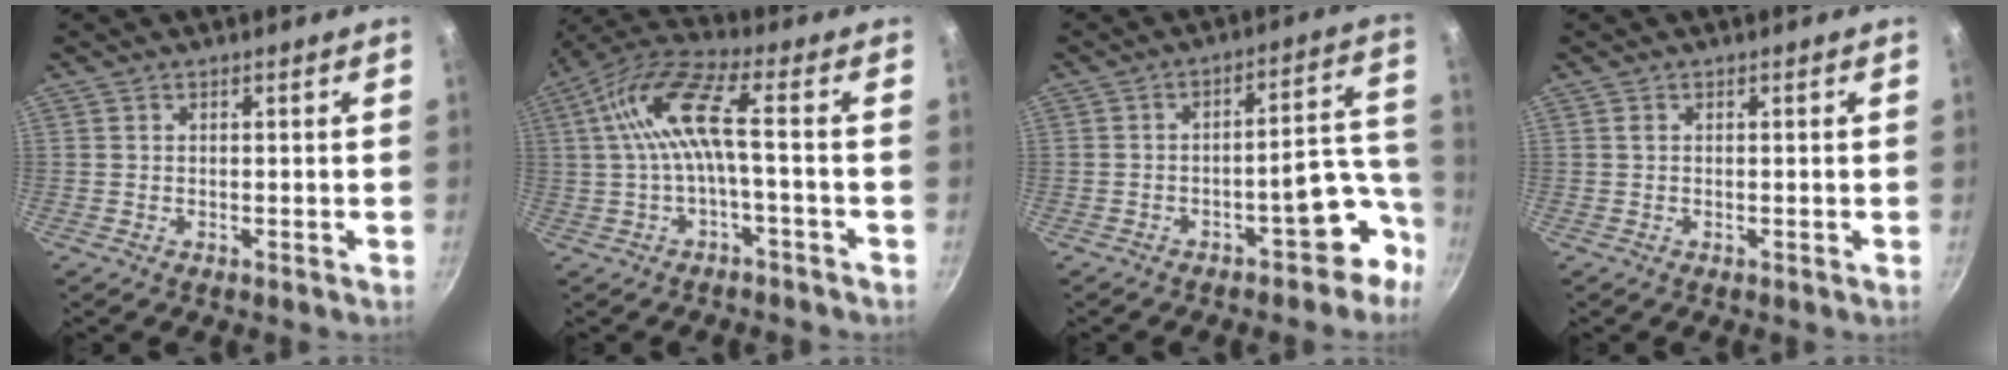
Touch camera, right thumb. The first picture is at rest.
{"total": 11.3, "force": [-0.6, 2.8, 10.9], "torque": [-0.233, 0.033, -0.015]}
{"total": 10.5, "force": [-6.0, 5.0, 7.0], "torque": [-0.010, 0.085, -0.075]}
{"total": 1.1, "force": [0.4, 0.8, 0.6], "torque": [-0.012, 0.001, 0.006]}